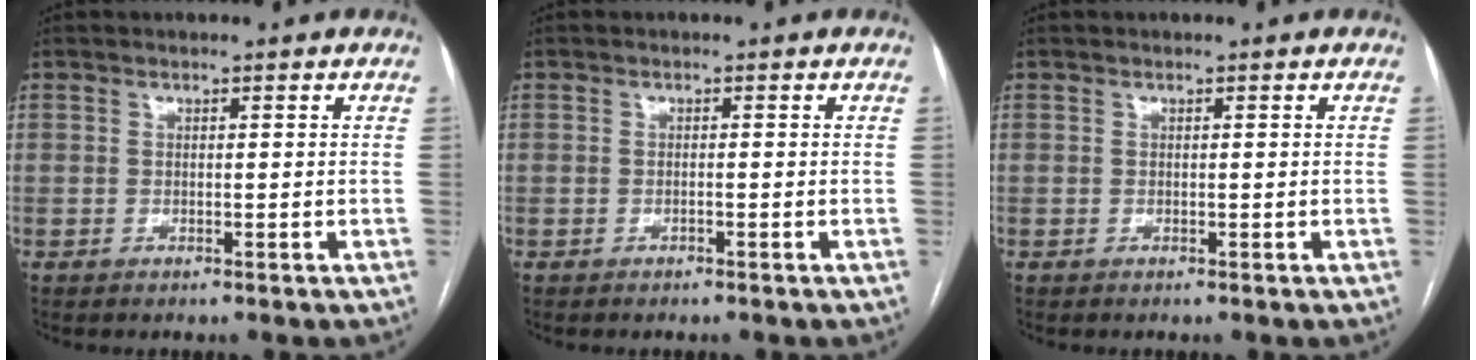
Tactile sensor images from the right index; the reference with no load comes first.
{"total": 0.0}
{"total": 0.0}